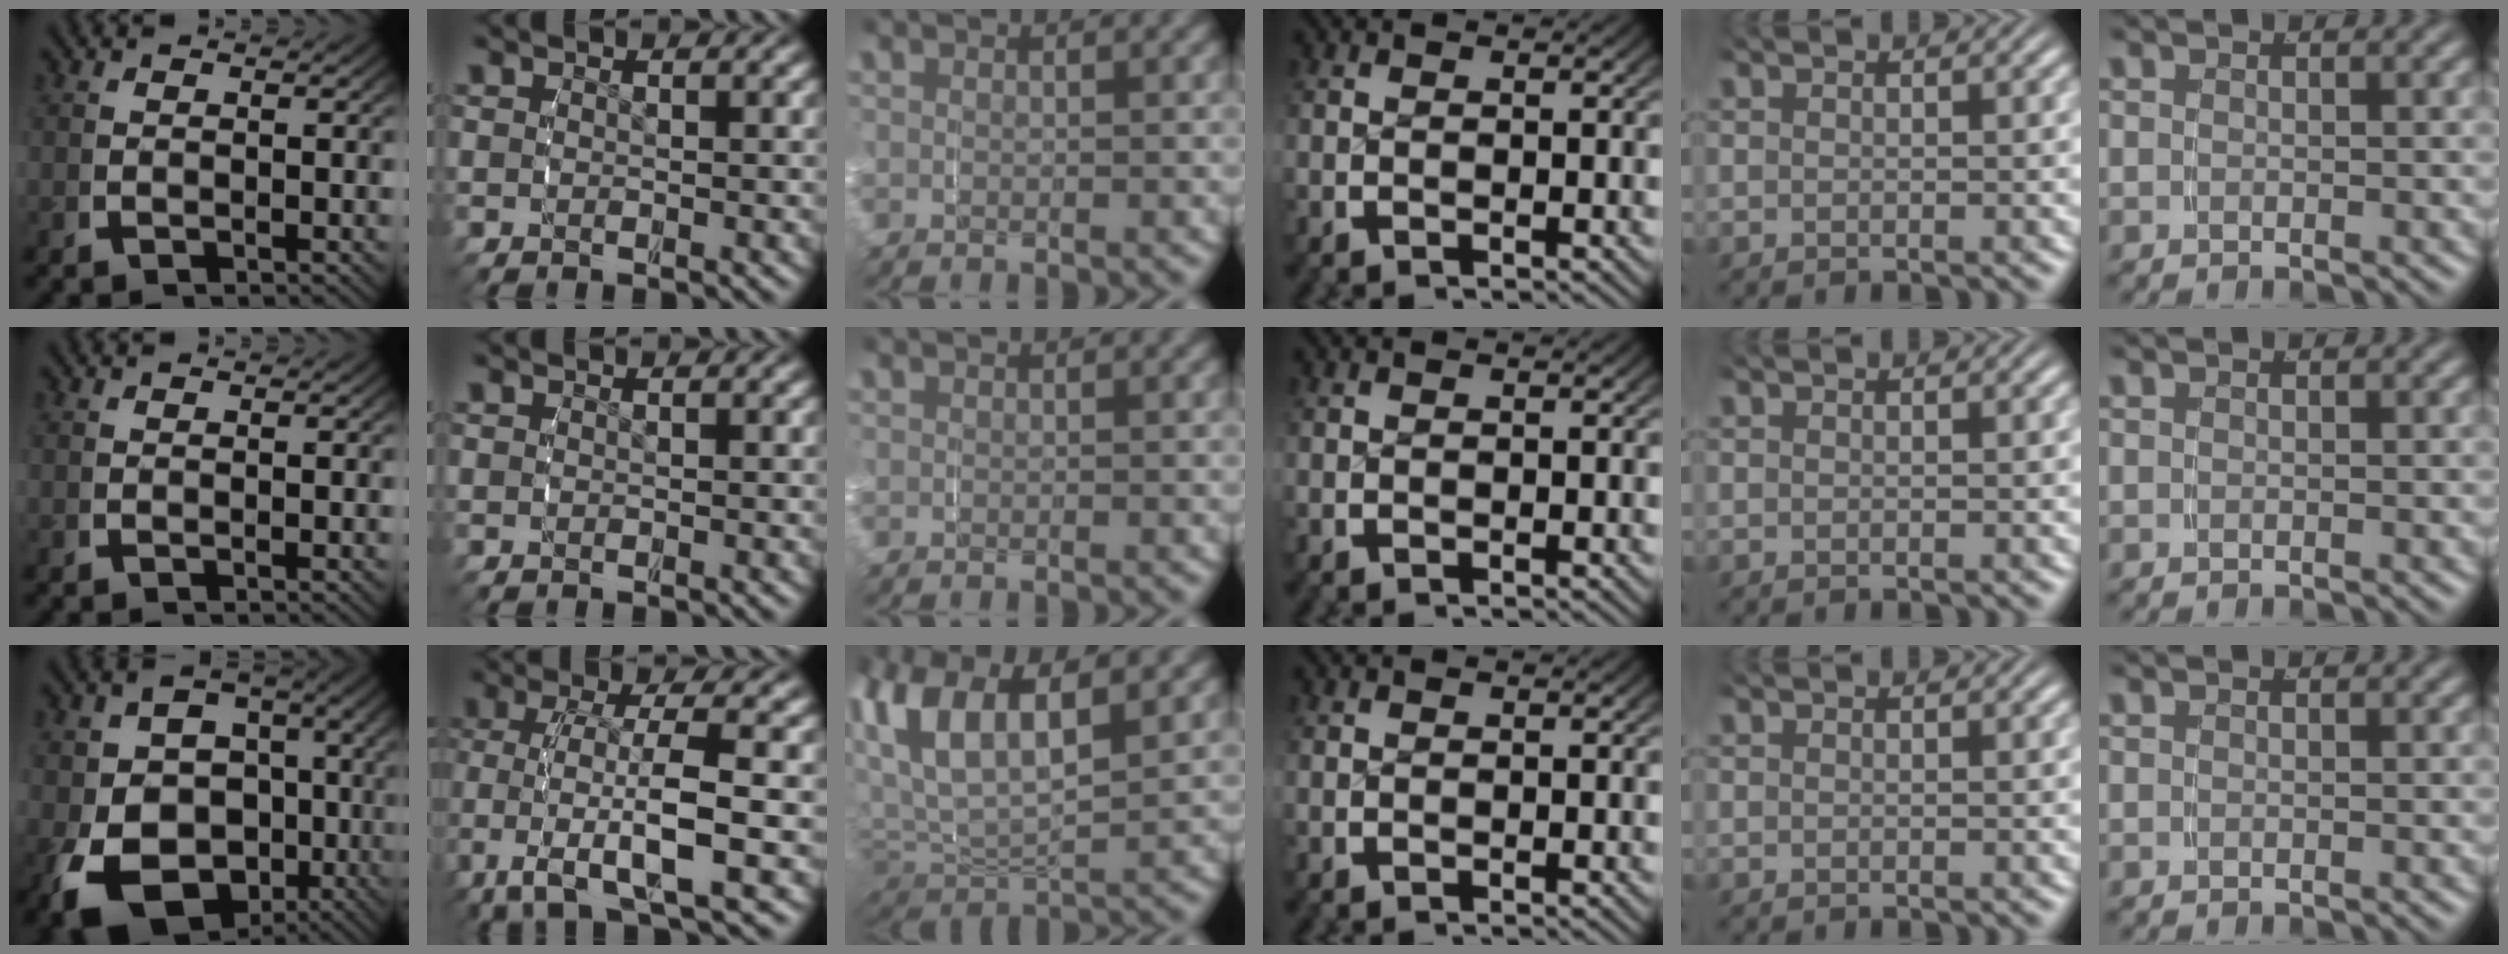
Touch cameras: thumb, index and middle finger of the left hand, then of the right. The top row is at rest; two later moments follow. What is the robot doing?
{"motion": "grasp_and_lifting", "object": "shorts"}